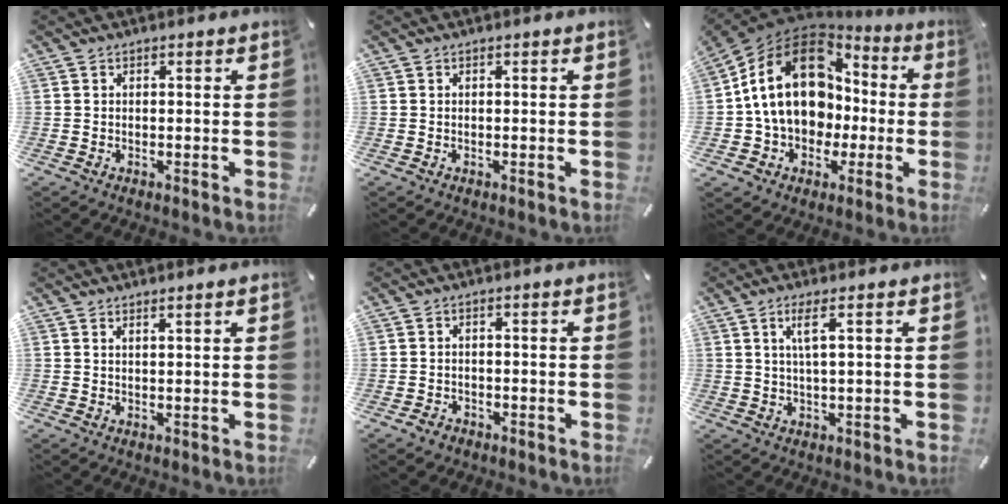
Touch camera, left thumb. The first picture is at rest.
{"total": 0.0}
{"total": 20.0, "force": [1.1, 15.8, 12.2], "torque": [-0.255, 0.013, 0.023]}
{"total": 1.3, "force": [1.1, -0.2, 0.6], "torque": [-0.011, -0.004, 0.021]}
{"total": 1.7, "force": [-1.0, 1.3, 0.4], "torque": [-0.009, 0.005, -0.024]}
{"total": 4.7, "force": [1.7, 0.6, 4.3], "torque": [-0.088, 0.000, 0.026]}